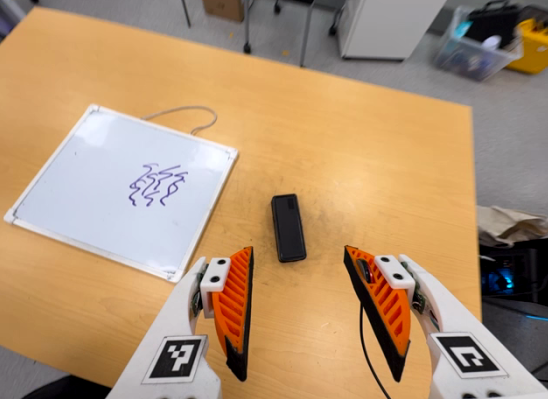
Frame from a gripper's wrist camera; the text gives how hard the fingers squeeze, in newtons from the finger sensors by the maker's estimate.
{"total": 0.0}